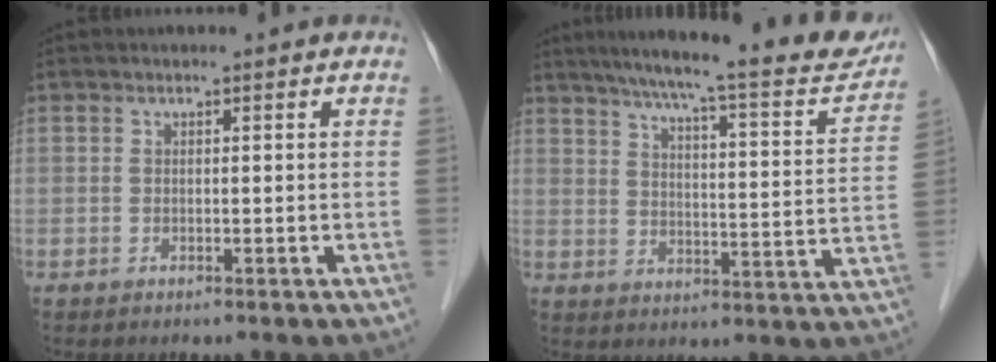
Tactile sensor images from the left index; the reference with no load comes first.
{"total": 22.5, "force": [19.4, 2.3, 11.1], "torque": [-0.165, -0.023, 0.247]}